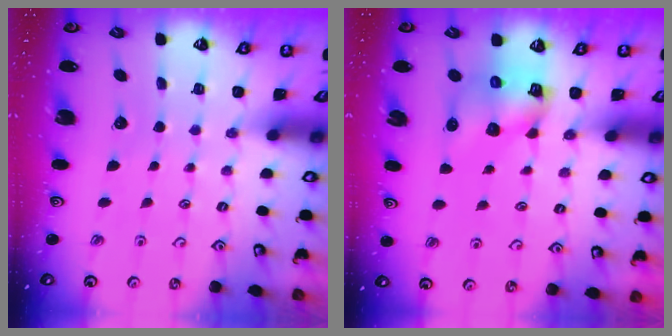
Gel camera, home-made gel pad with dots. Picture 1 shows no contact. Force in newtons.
{"total": 7.7, "press": 7.7, "slide": 0.8}